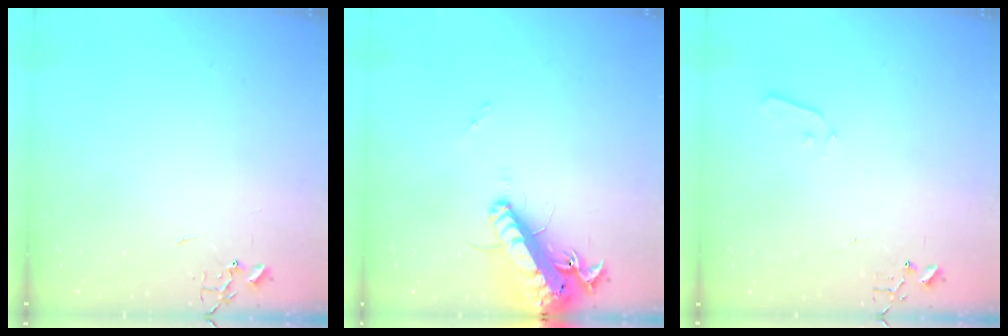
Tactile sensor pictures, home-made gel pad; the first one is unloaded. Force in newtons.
{"total": 18.1, "press": 17.6, "slide": 4.0}
{"total": 3.7, "press": 3.7, "slide": 0.6}